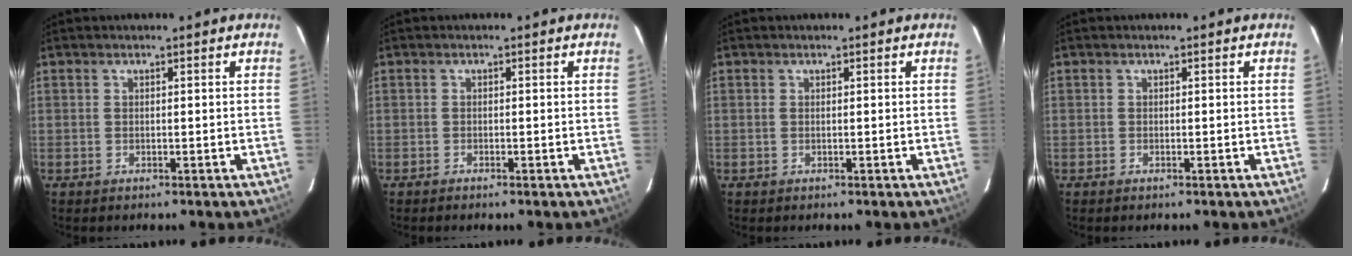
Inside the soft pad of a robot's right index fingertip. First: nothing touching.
{"total": 0.6, "force": [-0.5, 0.0, 0.3], "torque": [-0.004, 0.000, -0.010]}
{"total": 0.0}
{"total": 0.0}